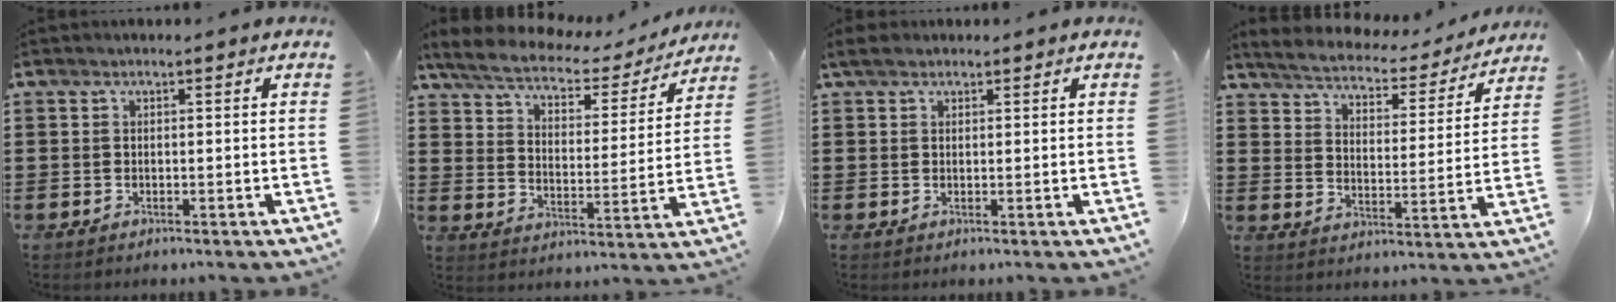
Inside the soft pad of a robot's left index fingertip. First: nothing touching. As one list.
[{"total": 5.4, "force": [4.7, 1.4, 2.2], "torque": [-0.066, -0.028, 0.076]}, {"total": 1.7, "force": [1.2, 0.8, 1.0], "torque": [-0.022, 0.006, 0.022]}, {"total": 3.8, "force": [3.7, 0.4, 0.7], "torque": [-0.040, -0.030, 0.056]}]